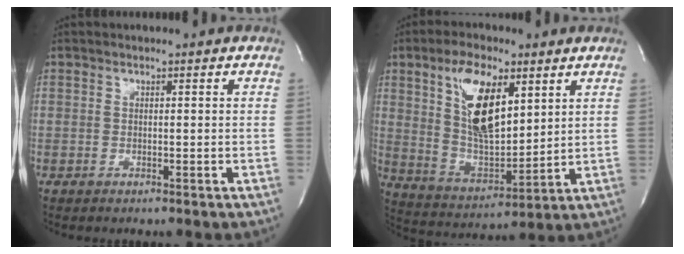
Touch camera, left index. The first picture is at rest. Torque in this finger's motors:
{"motor_torque": [2.02, -0.12, 0.91, 0.21]}